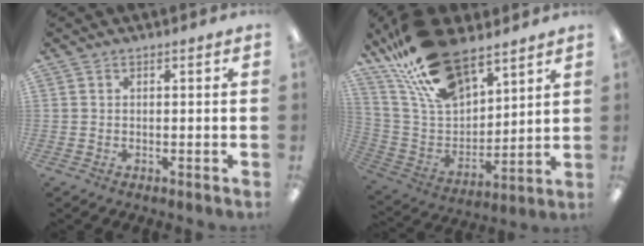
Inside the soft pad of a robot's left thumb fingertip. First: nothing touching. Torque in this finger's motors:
{"motor_torque": [2.03, 0.91, 1.39, -1.38, 0.42]}